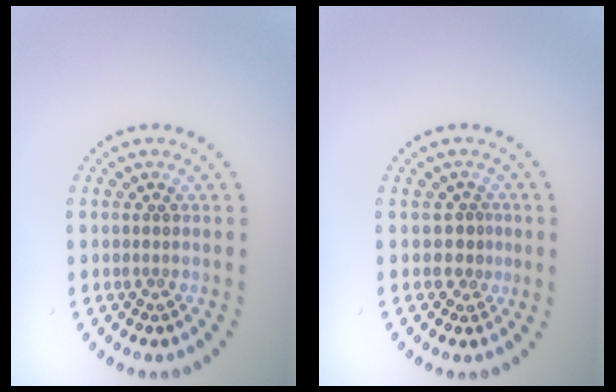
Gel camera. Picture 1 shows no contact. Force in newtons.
{"total": 1.6, "press": 1.3, "slide": 1.0}